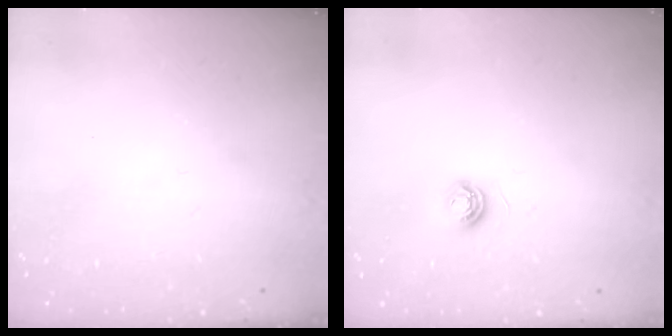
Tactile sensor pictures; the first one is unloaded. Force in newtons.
{"total": 5.0, "press": 4.9, "slide": 0.6}